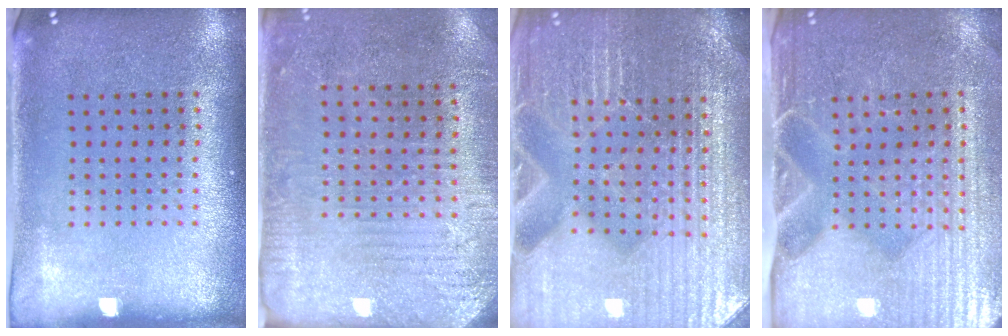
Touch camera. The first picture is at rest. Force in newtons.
{"total": 3.0, "press": 2.8, "slide": 1.1}
{"total": 5.0, "press": 4.7, "slide": 1.7}
{"total": 4.6, "press": 4.2, "slide": 1.8}